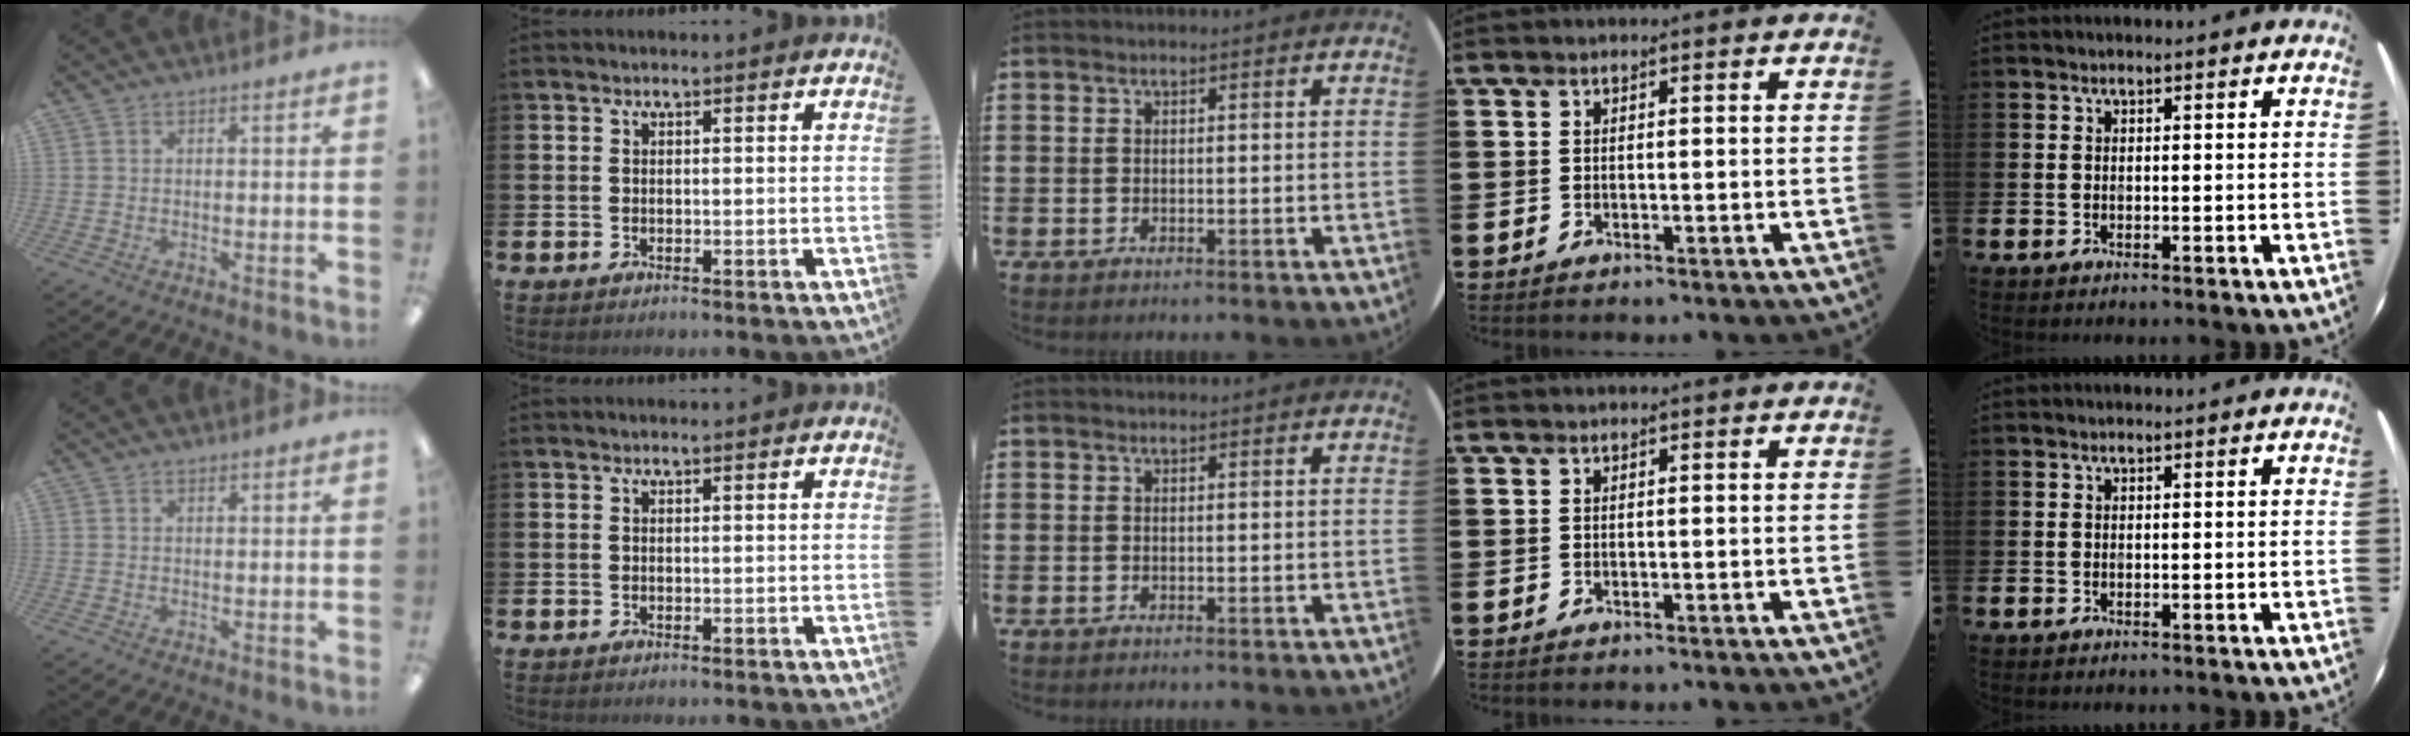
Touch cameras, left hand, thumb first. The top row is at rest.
{"thumb": {"total": 0.7, "force": [0.6, 0.3, 0.1], "torque": [-0.002, 0.000, 0.011]}}